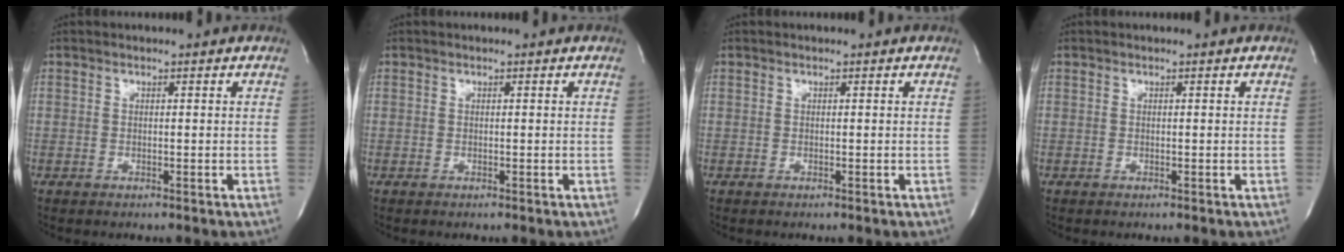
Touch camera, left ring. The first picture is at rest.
{"total": 0.0}
{"total": 0.0}
{"total": 0.0}